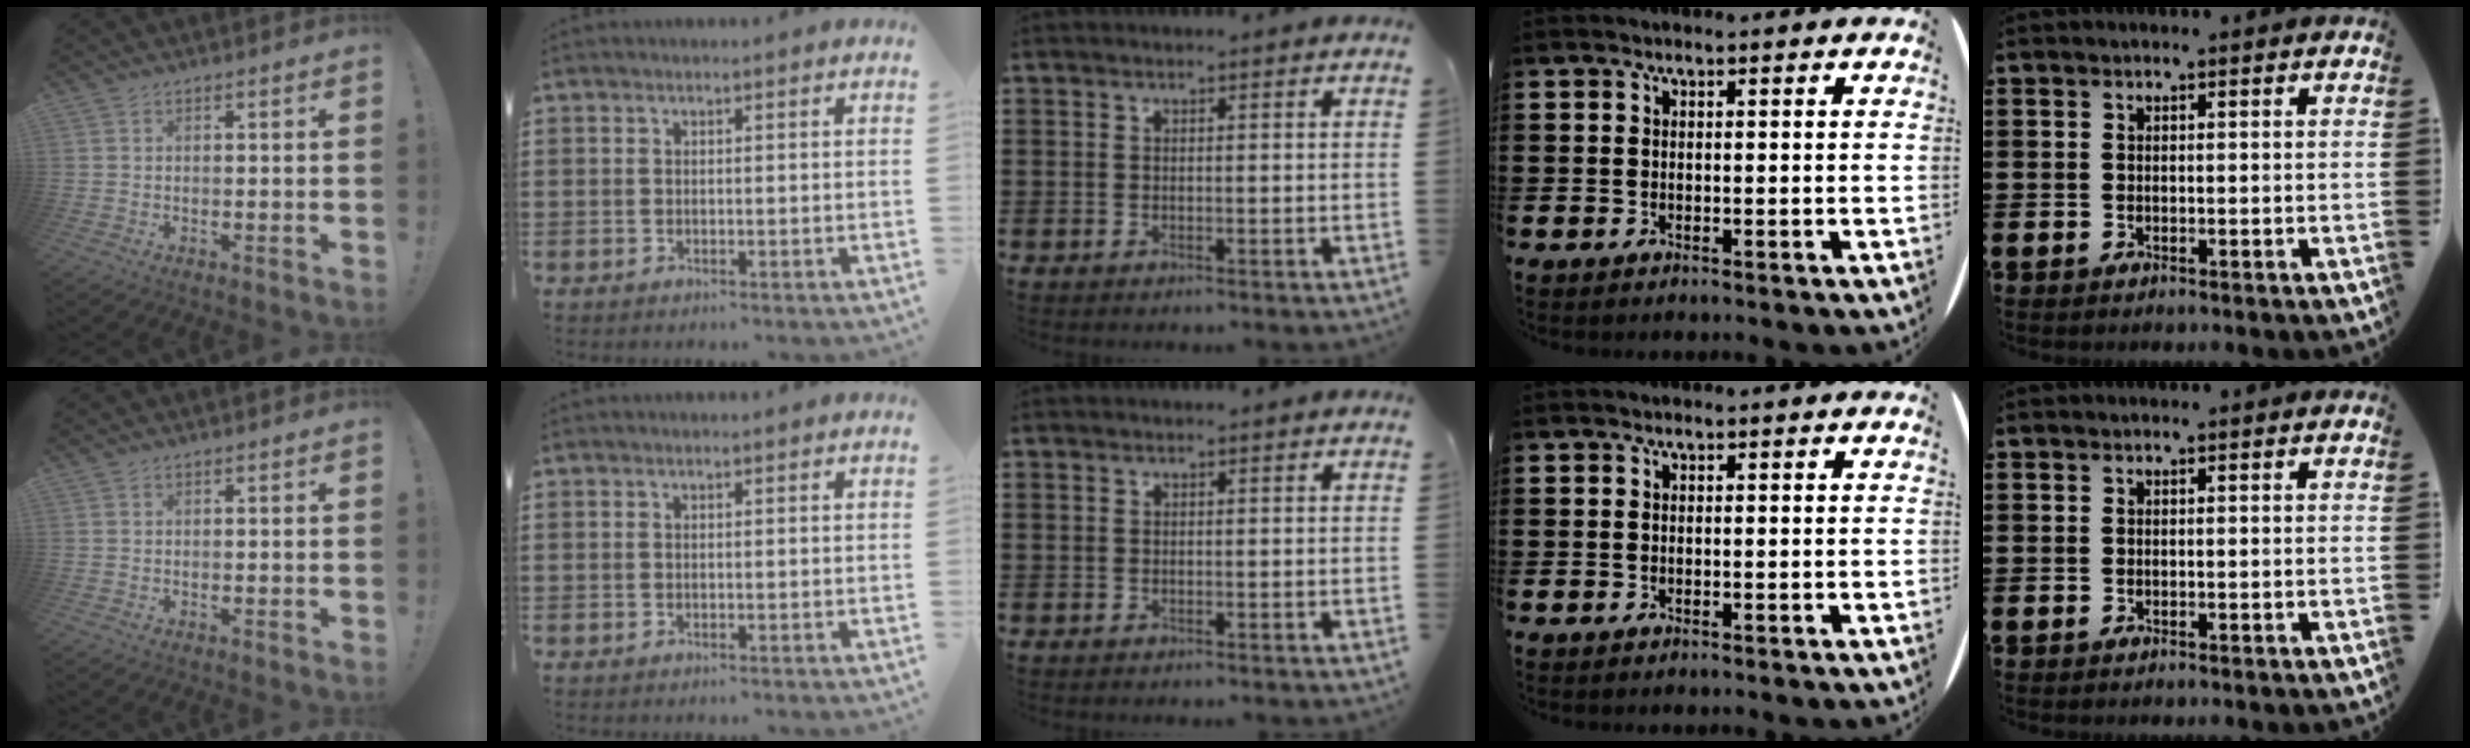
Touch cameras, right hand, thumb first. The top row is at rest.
{}